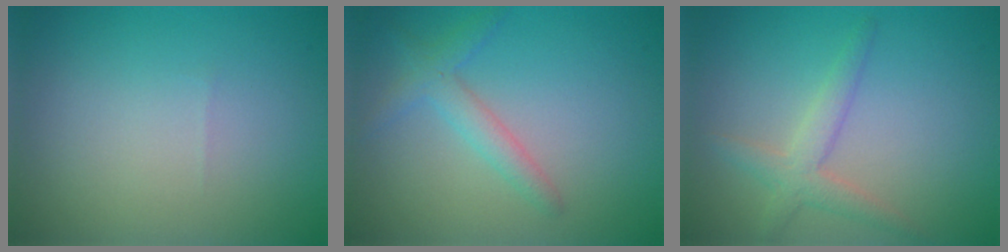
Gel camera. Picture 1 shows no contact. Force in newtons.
{"total": 2.4, "press": 2.4, "slide": 0.1}
{"total": 2.6, "press": 2.6, "slide": 0.2}